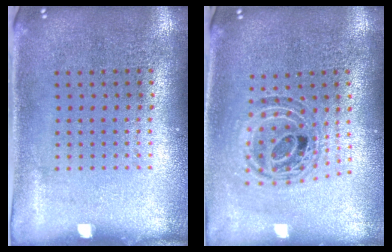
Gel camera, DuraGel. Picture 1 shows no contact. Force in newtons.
{"total": 0.9, "press": 0.9, "slide": 0.2}